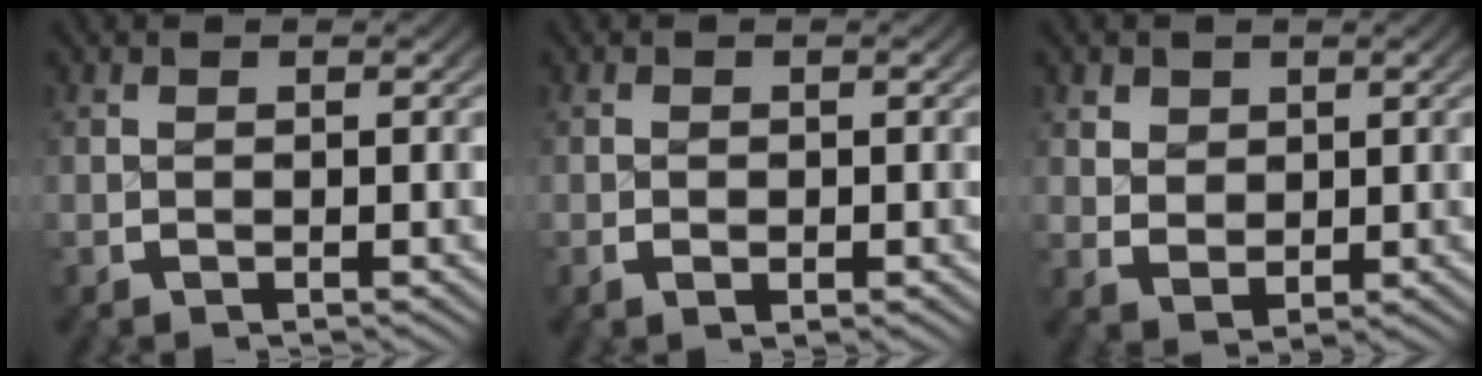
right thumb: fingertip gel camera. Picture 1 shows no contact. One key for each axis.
{"total": 0.8, "fx": -0.2, "fy": 0.6, "fz": 0.5, "tx": -0.010, "ty": -0.004, "tz": -0.003}
{"total": 2.8, "fx": 0.5, "fy": 2.5, "fz": 1.3, "tx": -0.028, "ty": -0.021, "tz": 0.024}